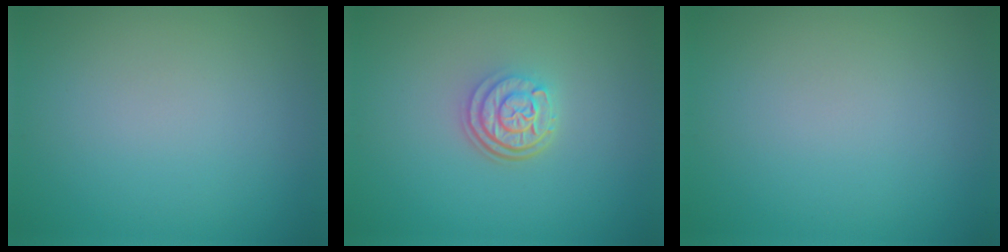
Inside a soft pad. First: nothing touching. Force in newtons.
{"total": 3.1, "press": 2.4, "slide": 2.0}
{"total": 0.0}